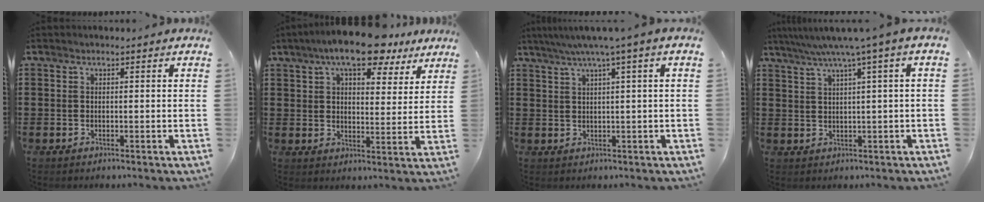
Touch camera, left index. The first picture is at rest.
{"total": 10.3, "force": [7.9, 2.8, 6.0], "torque": [-0.107, -0.021, 0.138]}
{"total": 3.5, "force": [1.5, -0.5, 3.1], "torque": [-0.062, -0.003, 0.023]}
{"total": 4.6, "force": [2.1, -0.8, 4.0], "torque": [-0.081, -0.012, 0.029]}